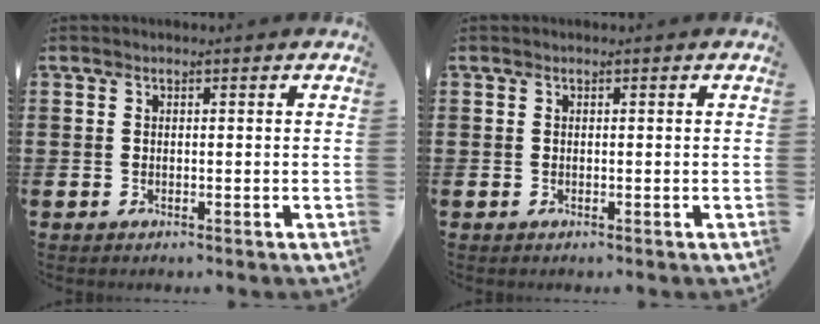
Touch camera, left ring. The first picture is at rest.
{"total": 0.0}